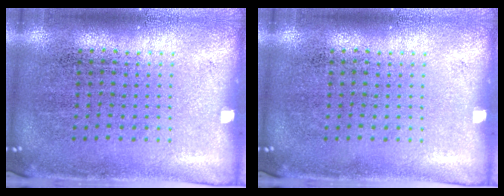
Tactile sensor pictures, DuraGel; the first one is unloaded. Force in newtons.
{"total": 0.0}